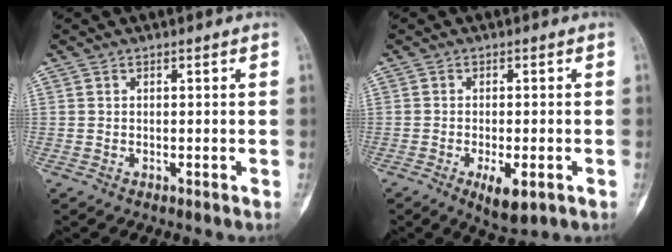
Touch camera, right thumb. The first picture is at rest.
{"total": 5.6, "force": [-2.3, 2.0, 4.6], "torque": [-0.071, -0.007, -0.029]}